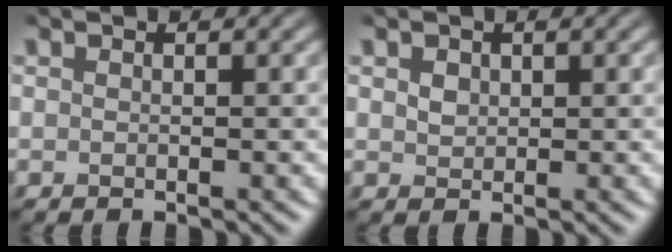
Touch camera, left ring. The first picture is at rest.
{"total": 1.1, "force": [0.4, 0.8, 0.5], "torque": [-0.010, 0.000, 0.009]}